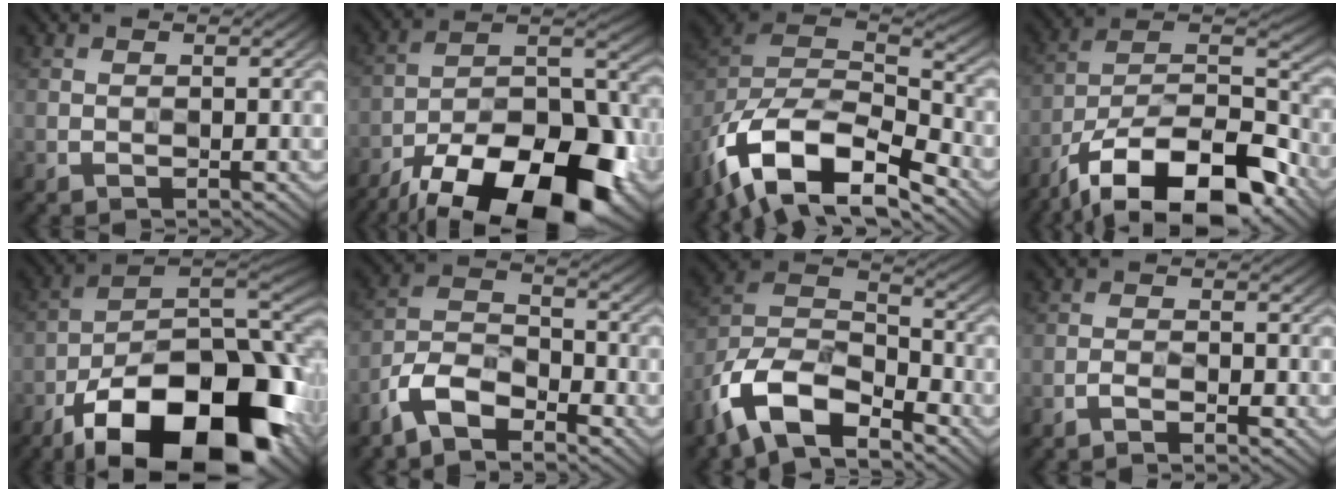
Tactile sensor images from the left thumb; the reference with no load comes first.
{"total": 21.3, "force": [-14.1, 8.0, 13.7], "torque": [-0.225, -0.025, -0.220]}
{"total": 16.1, "force": [-10.5, 6.9, 10.0], "torque": [-0.256, -0.034, -0.171]}
{"total": 18.6, "force": [-12.8, 7.0, 11.6], "torque": [-0.210, -0.024, -0.216]}
{"total": 21.9, "force": [-11.8, 9.6, 15.8], "torque": [-0.258, -0.021, -0.187]}
{"total": 6.8, "force": [-5.0, 2.5, 3.8], "torque": [-0.078, 0.004, -0.116]}
{"total": 13.1, "force": [-8.8, 5.6, 8.0], "torque": [-0.178, -0.008, -0.189]}
{"total": 1.3, "force": [-1.1, 0.0, 0.6], "torque": [-0.014, 0.005, -0.024]}